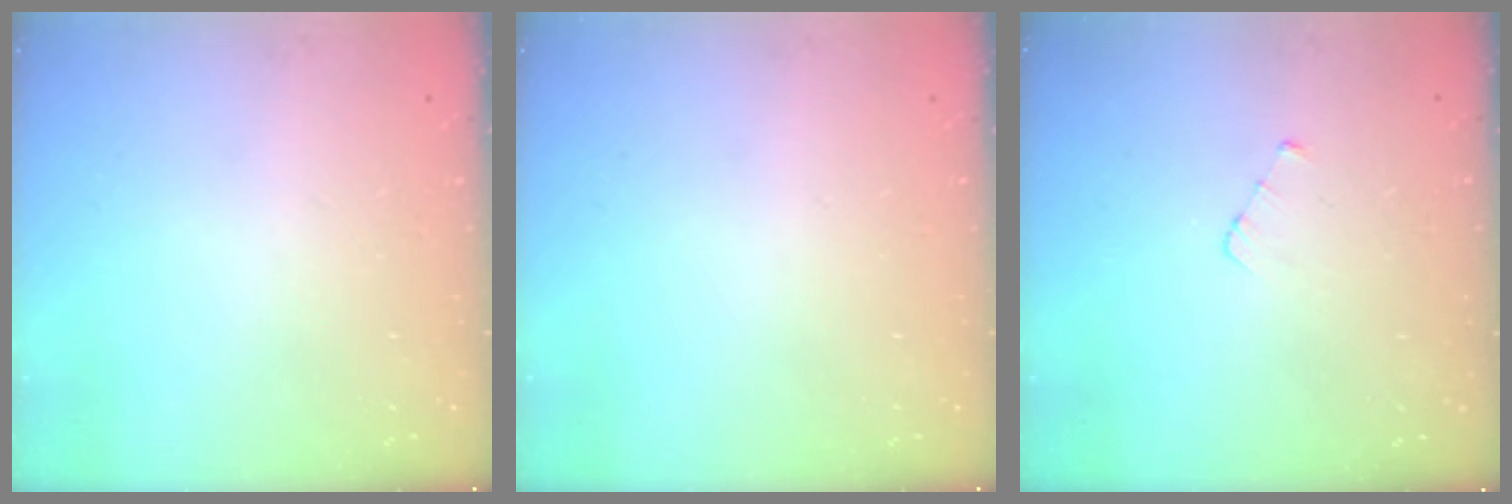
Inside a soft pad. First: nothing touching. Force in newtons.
{"total": 0.0}
{"total": 2.7, "press": 2.7, "slide": 0.3}